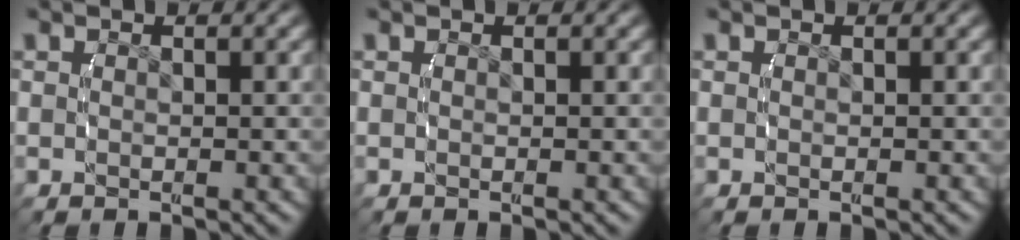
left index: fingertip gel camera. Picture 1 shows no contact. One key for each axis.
{"total": 0.0}
{"total": 0.0}